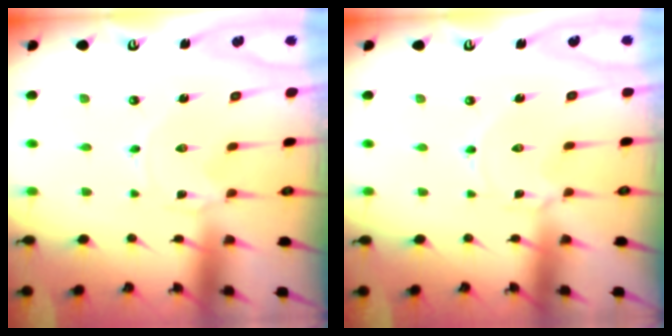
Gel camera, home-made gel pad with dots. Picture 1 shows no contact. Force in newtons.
{"total": 1.7, "press": 1.7, "slide": 0.3}